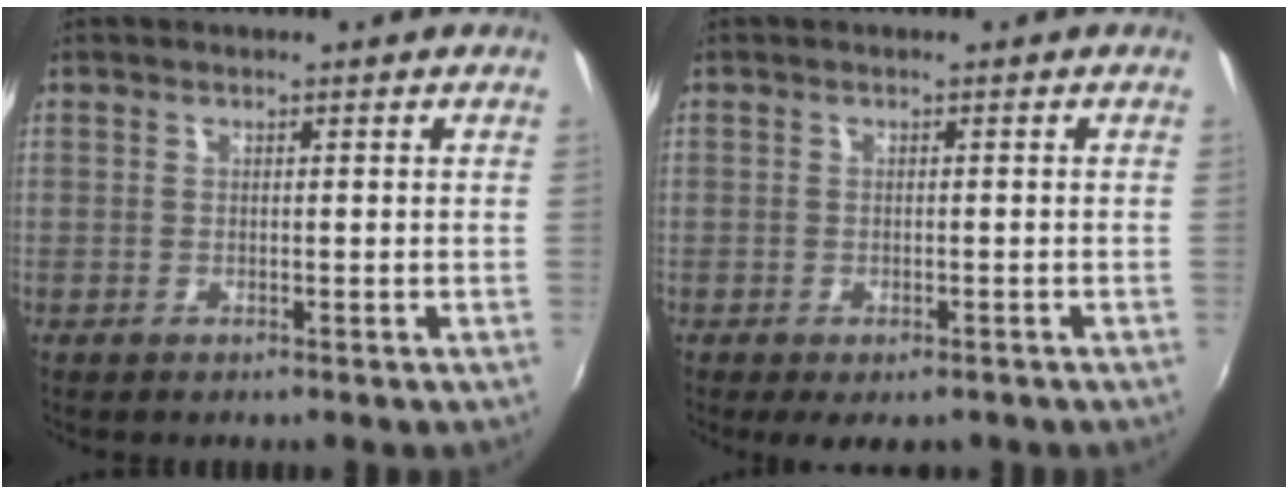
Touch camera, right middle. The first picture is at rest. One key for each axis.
{"total": 3.5, "fx": -2.3, "fy": 1.6, "fz": 2.0, "tx": -0.042, "ty": -0.017, "tz": -0.031}